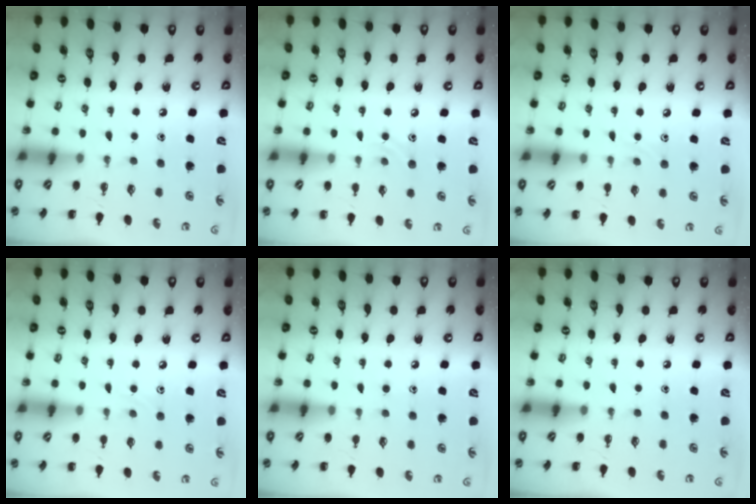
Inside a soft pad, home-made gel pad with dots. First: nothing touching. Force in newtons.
{"total": 6.2, "press": 6.0, "slide": 1.5}
{"total": 4.4, "press": 4.2, "slide": 1.6}
{"total": 4.4, "press": 4.2, "slide": 1.6}
{"total": 6.2, "press": 5.9, "slide": 2.1}
{"total": 0.0}